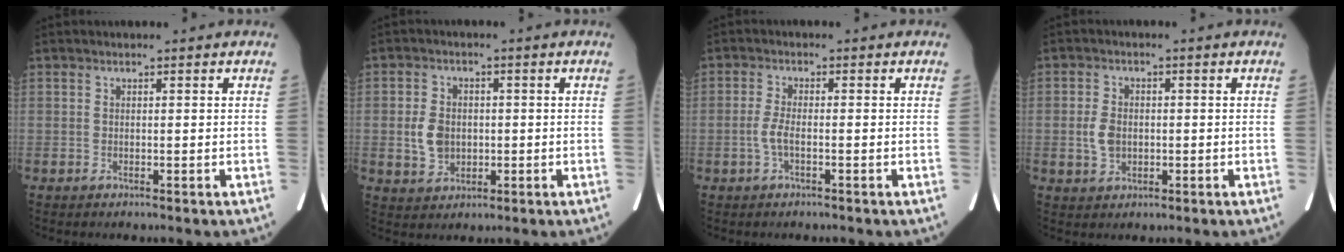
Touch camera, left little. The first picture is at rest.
{"total": 5.1, "force": [-0.5, 4.2, 2.9], "torque": [-0.066, 0.006, 0.001]}
{"total": 2.4, "force": [-0.8, 0.6, 2.2], "torque": [-0.056, -0.002, -0.020]}
{"total": 3.6, "force": [-0.5, 2.8, 2.3], "torque": [-0.055, 0.004, -0.005]}